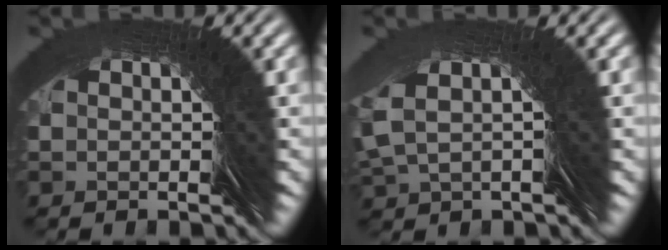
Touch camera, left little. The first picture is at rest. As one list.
[{"total": 2.7, "force": [2.4, -0.1, 1.2], "torque": [-0.033, 0.024, 0.029]}]